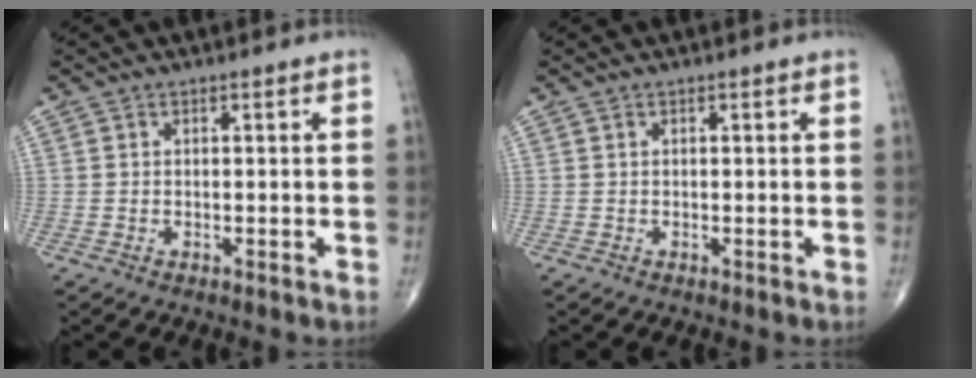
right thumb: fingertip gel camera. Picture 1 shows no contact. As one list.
[{"total": 0.0}]